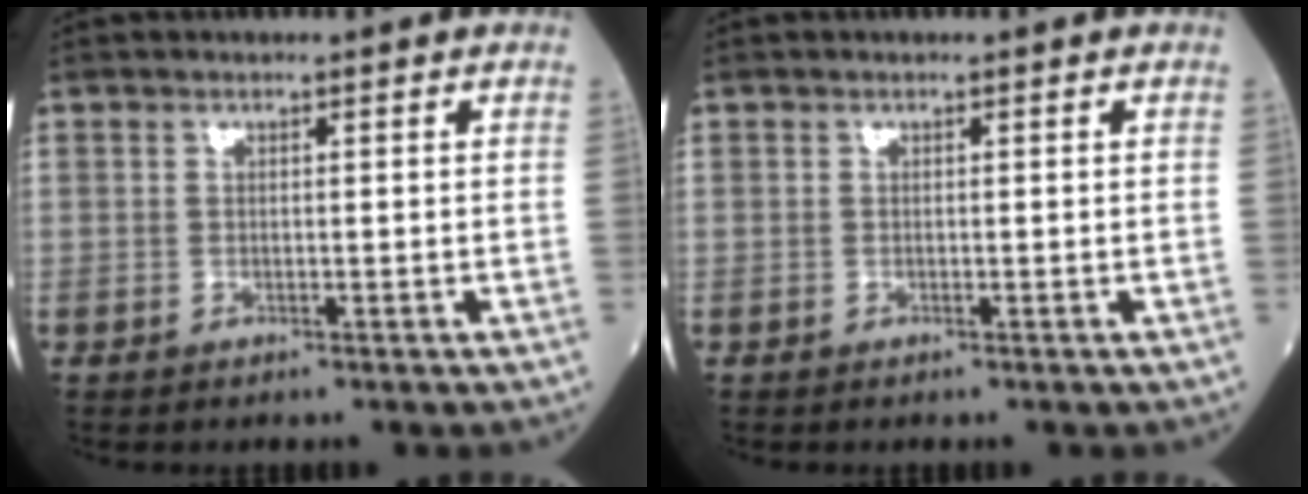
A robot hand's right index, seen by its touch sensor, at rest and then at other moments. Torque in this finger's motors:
{"motor_torque": [0.00, 0.00, 0.04, 0.00]}